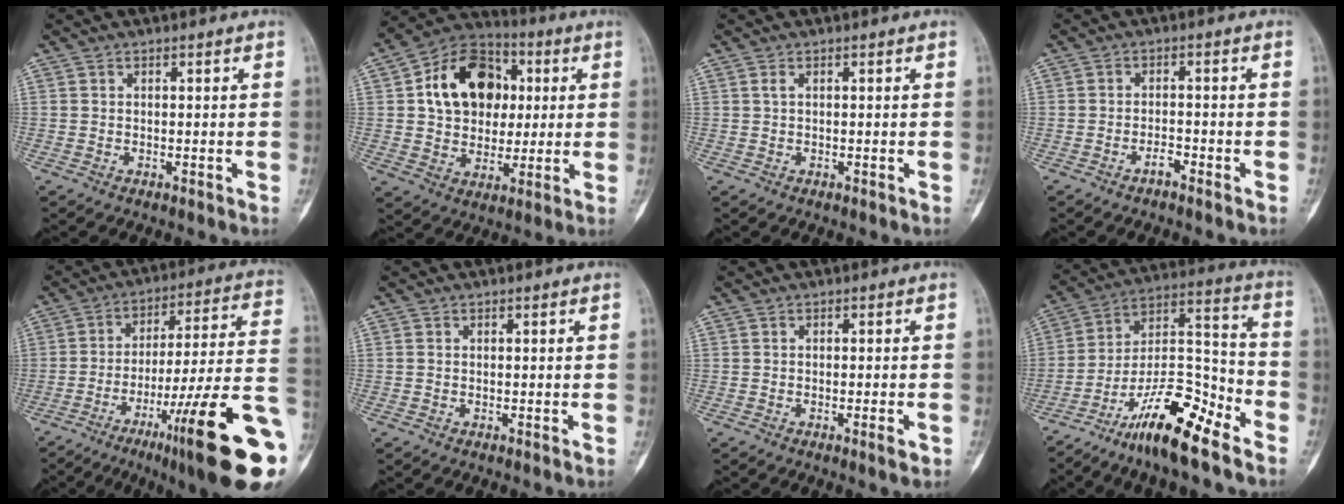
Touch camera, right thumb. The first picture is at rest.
{"total": 17.6, "force": [3.5, 13.3, 10.9], "torque": [-0.141, 0.013, 0.054]}
{"total": 0.5, "force": [0.2, 0.1, 0.5], "torque": [-0.017, 0.003, 0.004]}
{"total": 2.0, "force": [-1.6, 0.6, 1.1], "torque": [-0.023, 0.012, -0.029]}
{"total": 25.5, "force": [-9.8, 3.1, 23.4], "torque": [-0.287, 0.045, -0.141]}
{"total": 0.0}
{"total": 2.0, "force": [-0.9, 0.4, 1.8], "torque": [-0.026, -0.002, -0.012]}
{"total": 17.4, "force": [-11.9, 4.4, 12.0], "torque": [-0.199, 0.093, -0.207]}